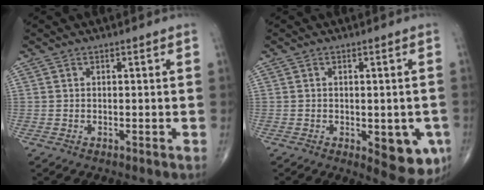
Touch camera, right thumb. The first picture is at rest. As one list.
[{"total": 9.4, "force": [-2.9, 4.1, 7.9], "torque": [-0.068, -0.007, -0.027]}]